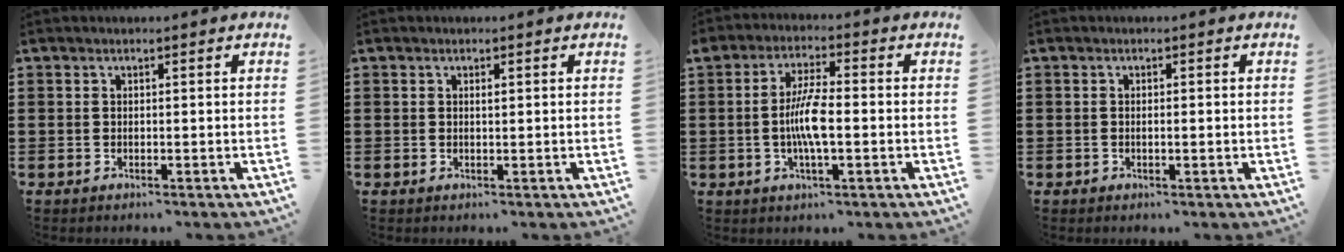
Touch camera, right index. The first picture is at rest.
{"total": 0.5, "force": [0.2, 0.1, 0.5], "torque": [-0.009, -0.001, 0.004]}
{"total": 6.2, "force": [-0.8, 1.5, 5.9], "torque": [-0.126, -0.003, -0.023]}
{"total": 0.6, "force": [-0.1, 0.2, 0.6], "torque": [-0.012, -0.002, -0.001]}